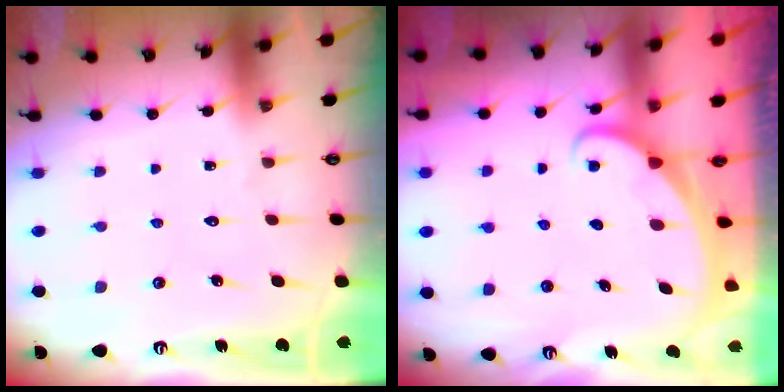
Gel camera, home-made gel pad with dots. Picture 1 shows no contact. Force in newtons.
{"total": 1.8, "press": 1.8, "slide": 0.1}